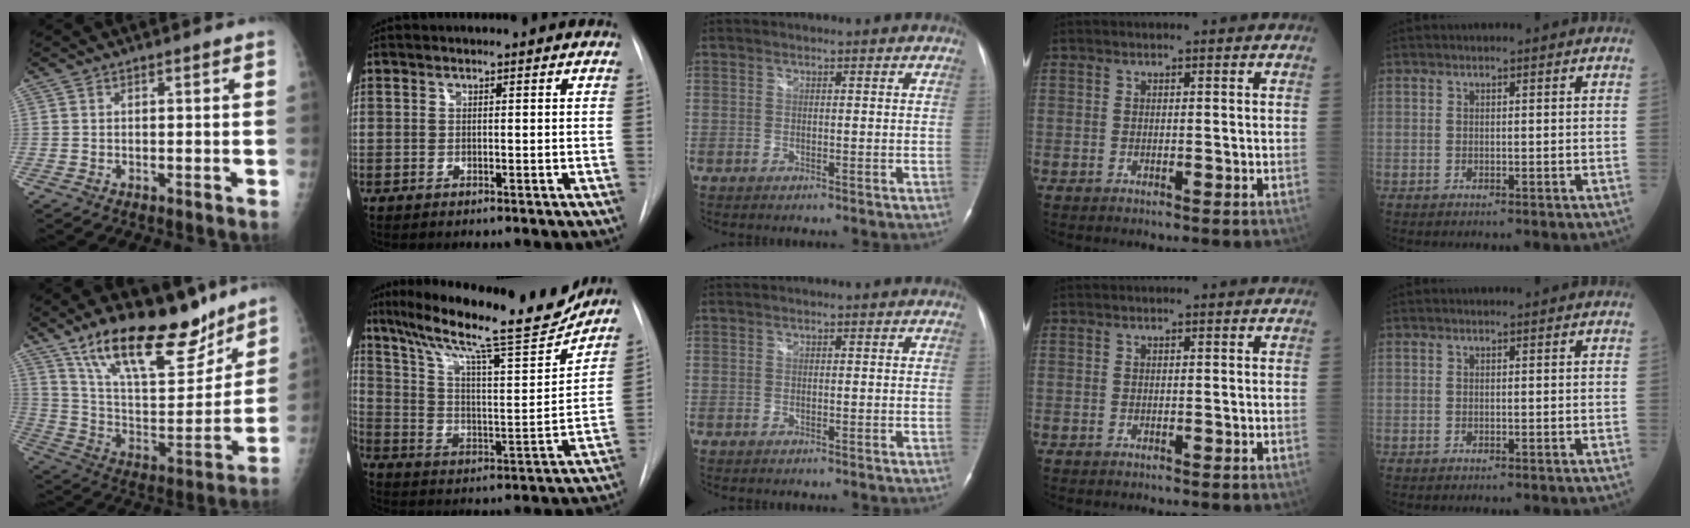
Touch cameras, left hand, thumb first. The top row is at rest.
{"thumb": {"total": 24.6, "force": [17.2, 9.4, 14.9], "torque": [-0.200, -0.073, 0.292]}, "index": {"total": 22.0, "force": [18.3, 2.1, 12.0], "torque": [-0.208, -0.012, 0.279]}}